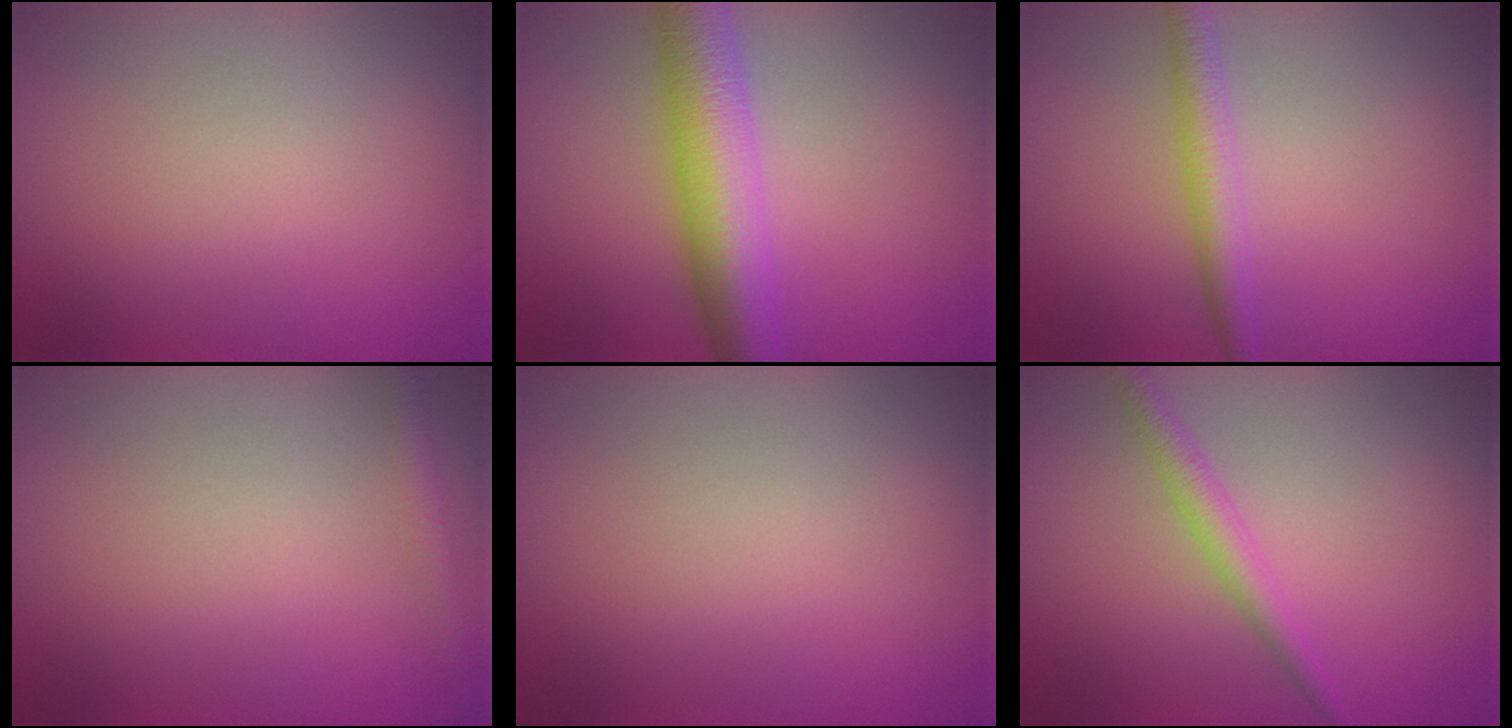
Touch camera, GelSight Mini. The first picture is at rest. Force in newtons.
{"total": 7.6, "press": 7.6, "slide": 0.1}
{"total": 2.9, "press": 2.9, "slide": 0.1}
{"total": 1.9, "press": 1.9, "slide": 0.1}
{"total": 0.0}
{"total": 2.3, "press": 2.2, "slide": 0.1}